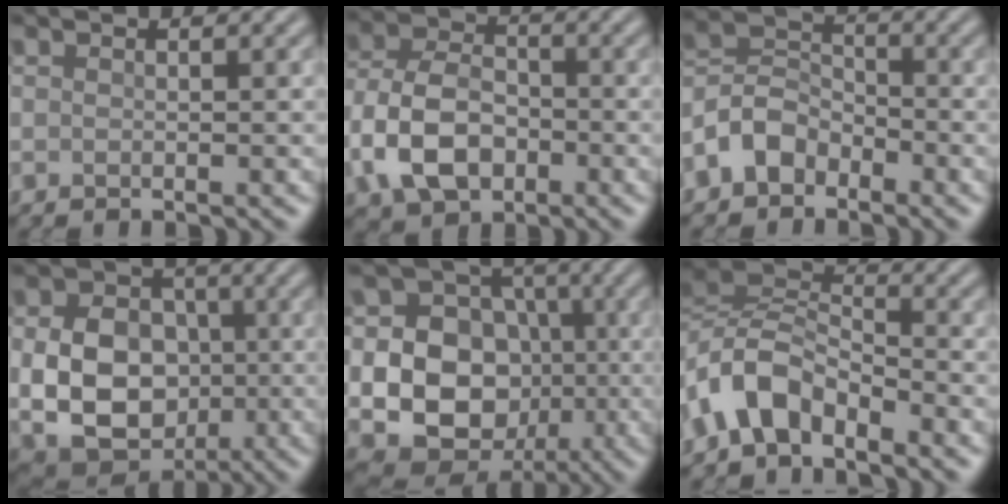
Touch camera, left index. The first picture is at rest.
{"total": 7.2, "force": [-2.5, 5.1, 4.5], "torque": [-0.097, 0.006, -0.058]}
{"total": 4.0, "force": [-2.5, 2.7, 1.5], "torque": [-0.034, 0.011, -0.063]}
{"total": 8.9, "force": [-0.5, 7.2, 5.3], "torque": [-0.091, -0.005, -0.014]}
{"total": 13.2, "force": [-0.5, 11.9, 5.7], "torque": [-0.128, 0.017, -0.019]}
{"total": 4.8, "force": [-2.9, 2.7, 2.7], "torque": [-0.047, 0.009, -0.069]}